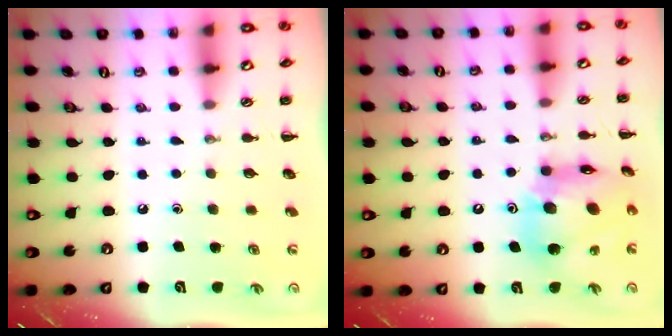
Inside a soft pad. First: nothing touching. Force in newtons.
{"total": 16.8, "press": 16.5, "slide": 2.9}